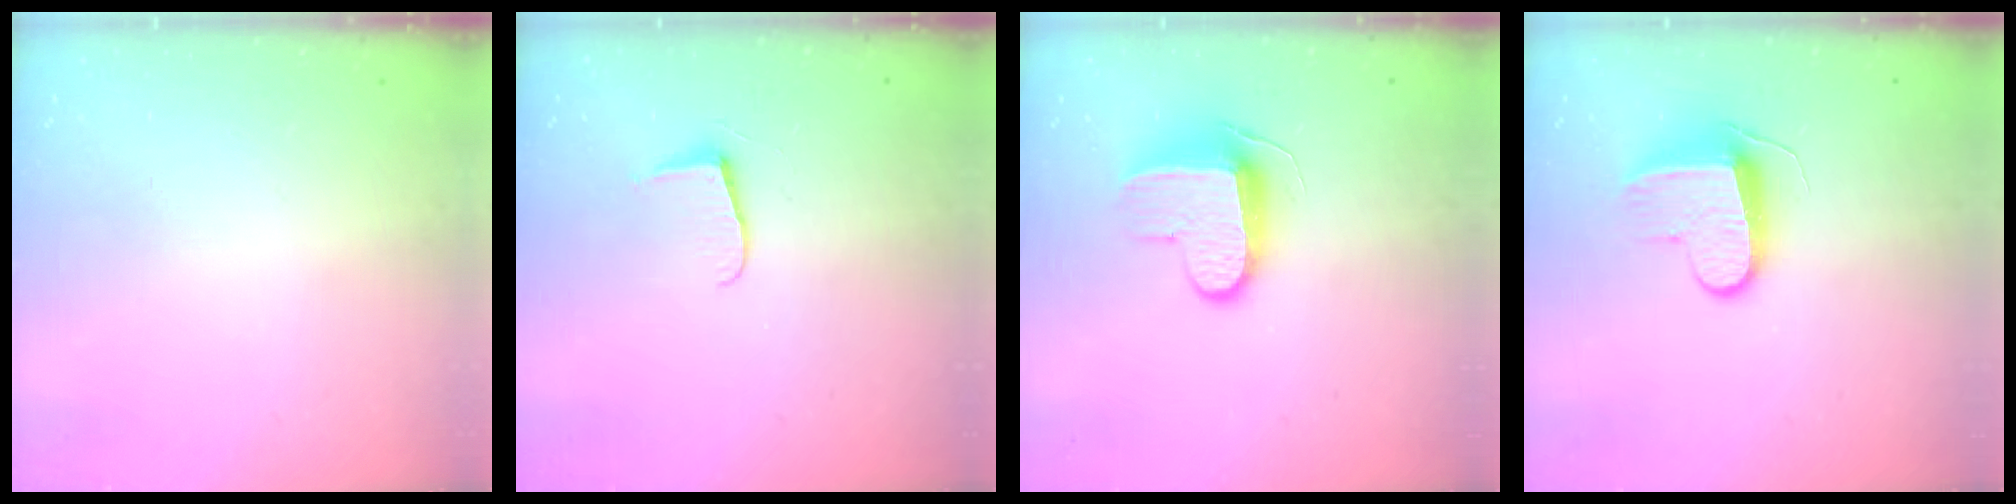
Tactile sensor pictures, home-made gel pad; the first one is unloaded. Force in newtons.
{"total": 5.5, "press": 5.5, "slide": 0.6}
{"total": 10.0, "press": 10.0, "slide": 1.1}
{"total": 9.1, "press": 9.1, "slide": 0.3}